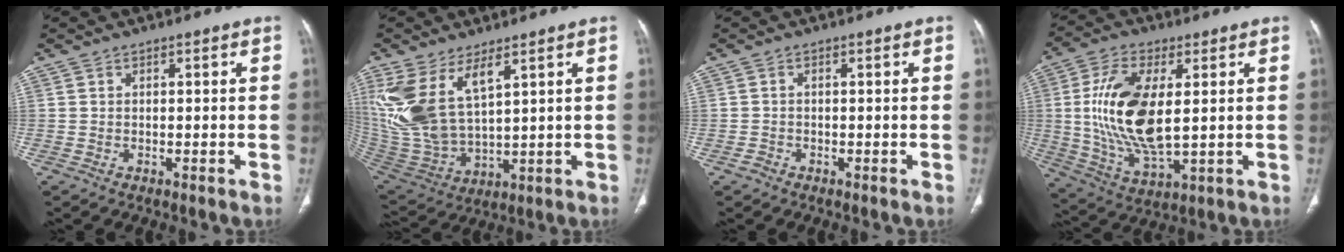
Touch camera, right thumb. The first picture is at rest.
{"total": 15.8, "force": [7.2, 7.3, 12.0], "torque": [-0.252, -0.030, 0.169]}
{"total": 1.1, "force": [-0.7, 0.8, 0.2], "torque": [-0.007, 0.002, -0.018]}
{"total": 17.0, "force": [2.0, 7.8, 14.9], "torque": [-0.298, -0.016, 0.046]}